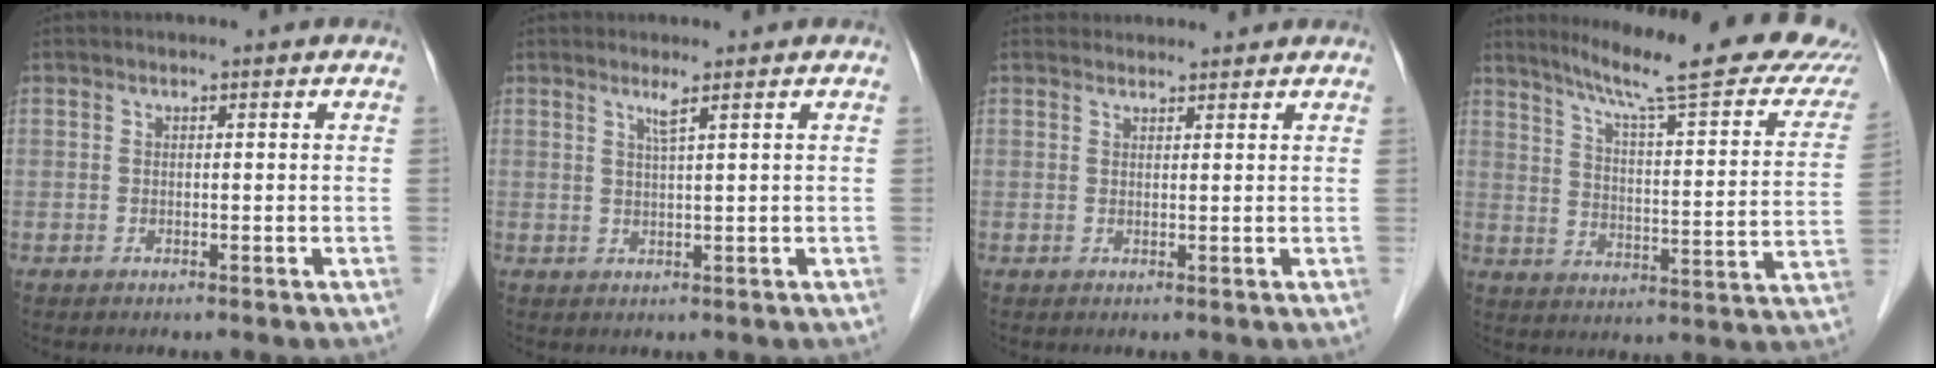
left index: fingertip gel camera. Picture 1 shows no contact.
{"total": 1.8, "force": [1.1, -0.6, 1.3], "torque": [-0.033, -0.010, 0.025]}
{"total": 3.1, "force": [3.0, 0.9, 0.0], "torque": [-0.003, 0.021, 0.039]}
{"total": 25.0, "force": [20.9, 2.4, 13.5], "torque": [-0.188, -0.037, 0.267]}